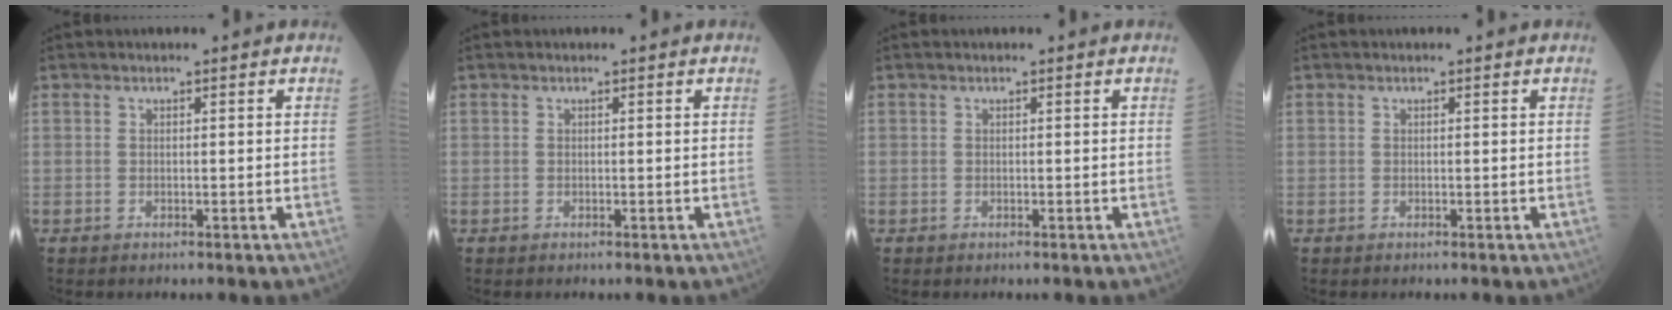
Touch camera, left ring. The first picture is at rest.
{"total": 0.0}
{"total": 0.0}
{"total": 0.0}